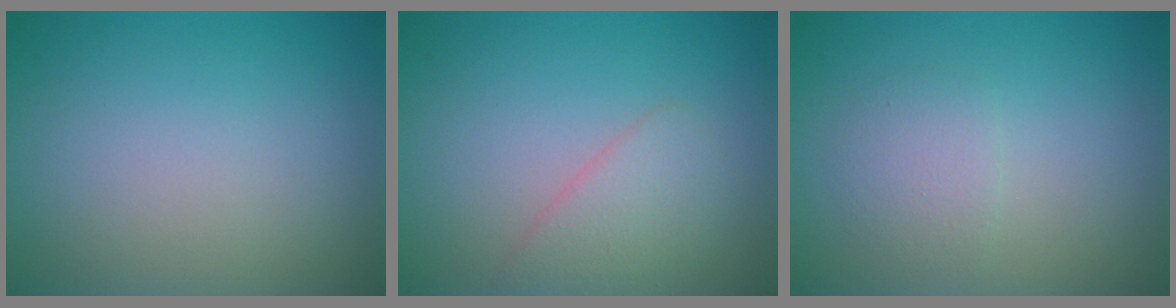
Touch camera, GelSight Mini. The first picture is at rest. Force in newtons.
{"total": 2.3, "press": 2.3, "slide": 0.0}
{"total": 2.9, "press": 2.9, "slide": 0.2}